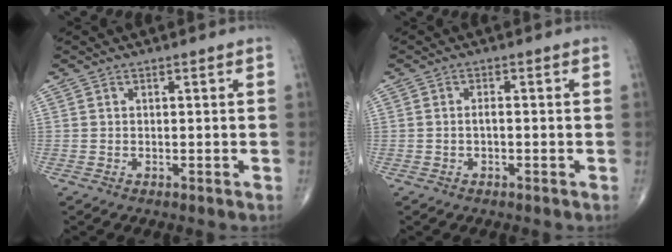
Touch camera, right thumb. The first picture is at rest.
{"total": 1.2, "force": [-0.3, 0.5, 1.0], "torque": [-0.017, 0.004, -0.006]}